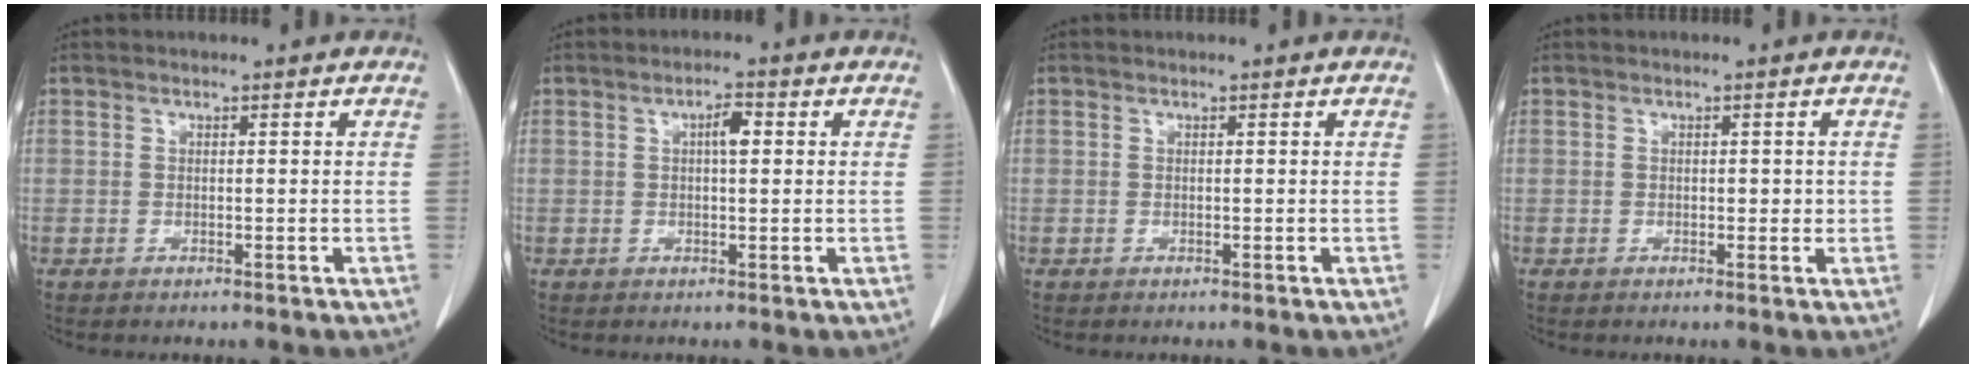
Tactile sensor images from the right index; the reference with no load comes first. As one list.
[{"total": 2.7, "force": [0.6, 0.8, 2.5], "torque": [-0.044, 0.006, 0.008]}, {"total": 0.0}, {"total": 1.4, "force": [0.0, 1.0, 1.1], "torque": [-0.011, 0.004, 0.000]}]